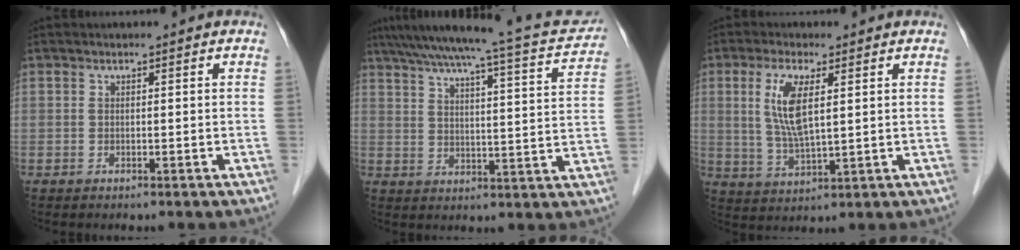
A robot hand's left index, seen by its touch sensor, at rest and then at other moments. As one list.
[{"total": 20.5, "force": [18.1, 1.5, 9.6], "torque": [-0.149, 0.000, 0.232]}, {"total": 7.3, "force": [2.1, 1.5, 6.8], "torque": [-0.148, -0.001, 0.044]}]